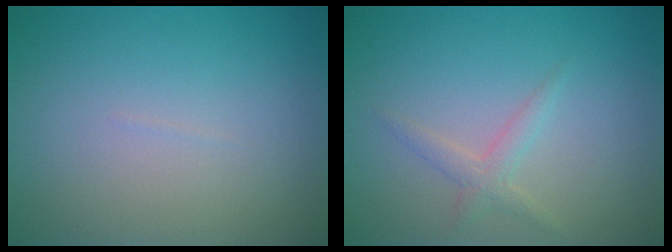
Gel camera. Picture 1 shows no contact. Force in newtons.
{"total": 1.5, "press": 1.5, "slide": 0.1}